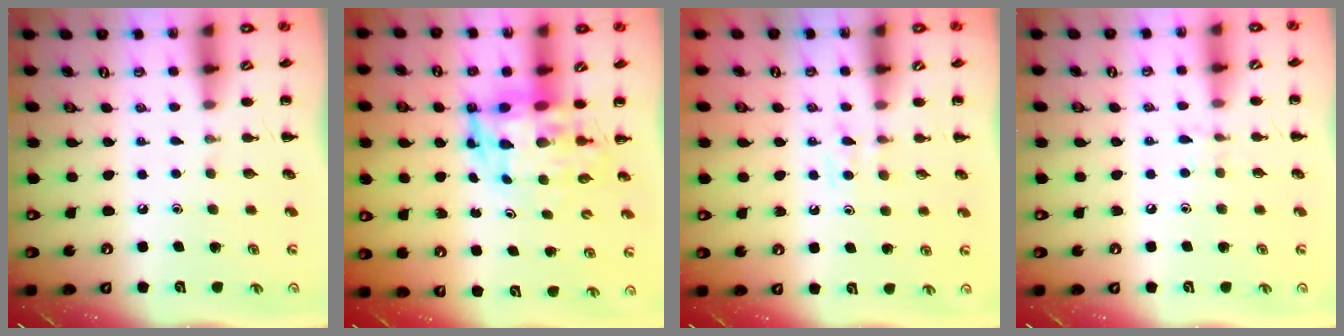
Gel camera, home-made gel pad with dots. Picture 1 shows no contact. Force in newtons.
{"total": 6.2, "press": 5.9, "slide": 2.0}
{"total": 5.2, "press": 5.0, "slide": 1.5}
{"total": 4.9, "press": 4.6, "slide": 1.6}